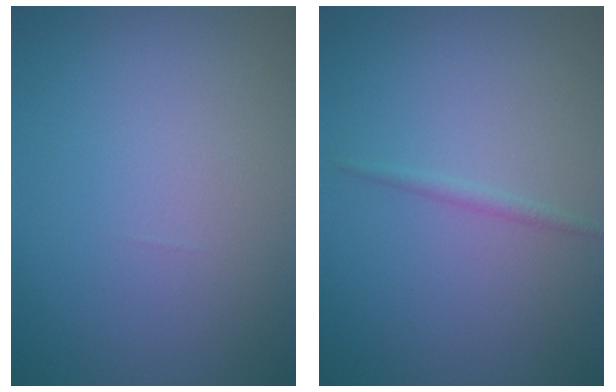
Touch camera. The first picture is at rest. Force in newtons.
{"total": 0.8, "press": 0.8, "slide": 0.0}